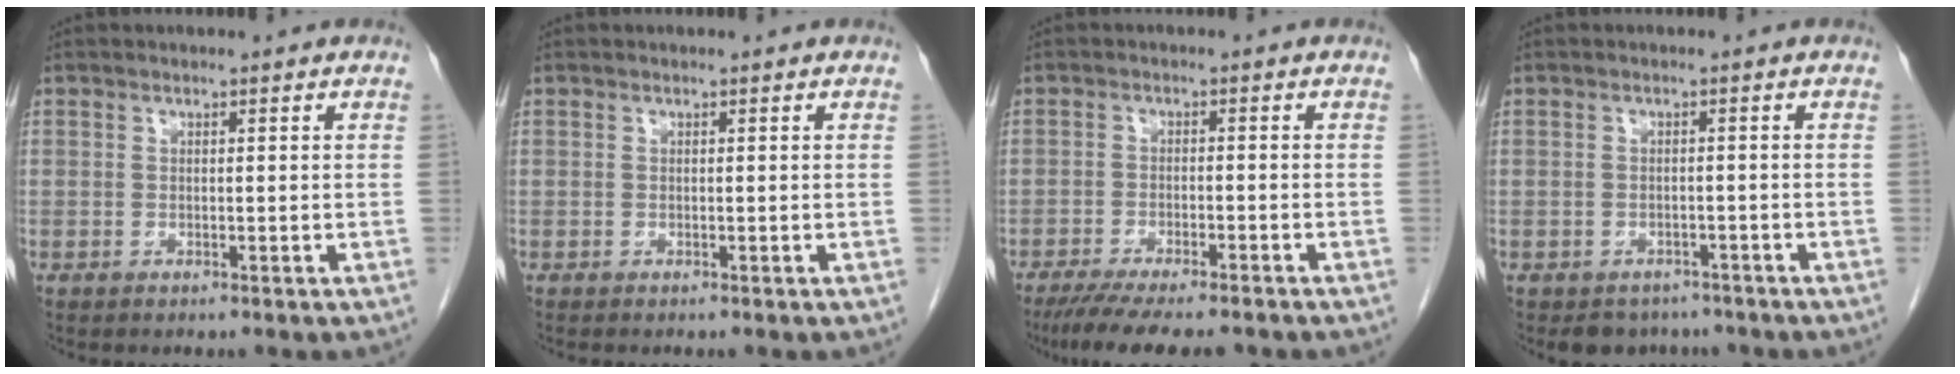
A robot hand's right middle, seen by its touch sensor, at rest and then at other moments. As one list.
[{"total": 0.5, "force": [-0.5, 0.1, 0.2], "torque": [-0.002, 0.000, -0.007]}, {"total": 11.8, "force": [-9.9, 1.9, 6.2], "torque": [-0.093, -0.019, -0.146]}, {"total": 4.5, "force": [-3.7, 2.5, 0.3], "torque": [0.003, 0.007, -0.050]}]